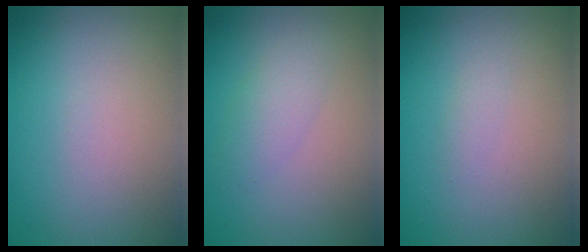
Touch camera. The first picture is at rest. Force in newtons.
{"total": 2.1, "press": 2.1, "slide": 0.1}
{"total": 0.6, "press": 0.6, "slide": 0.0}